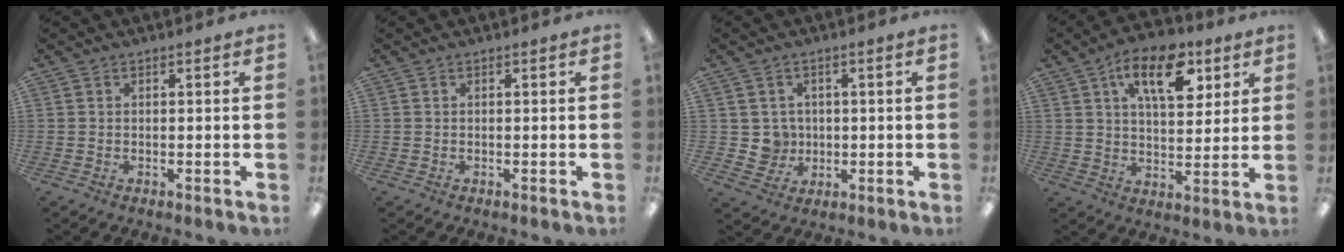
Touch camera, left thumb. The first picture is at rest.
{"total": 0.0}
{"total": 4.7, "force": [0.8, 4.6, 0.4], "torque": [-0.007, 0.004, 0.015]}
{"total": 15.6, "force": [7.6, 7.9, 11.0], "torque": [-0.150, -0.024, 0.125]}